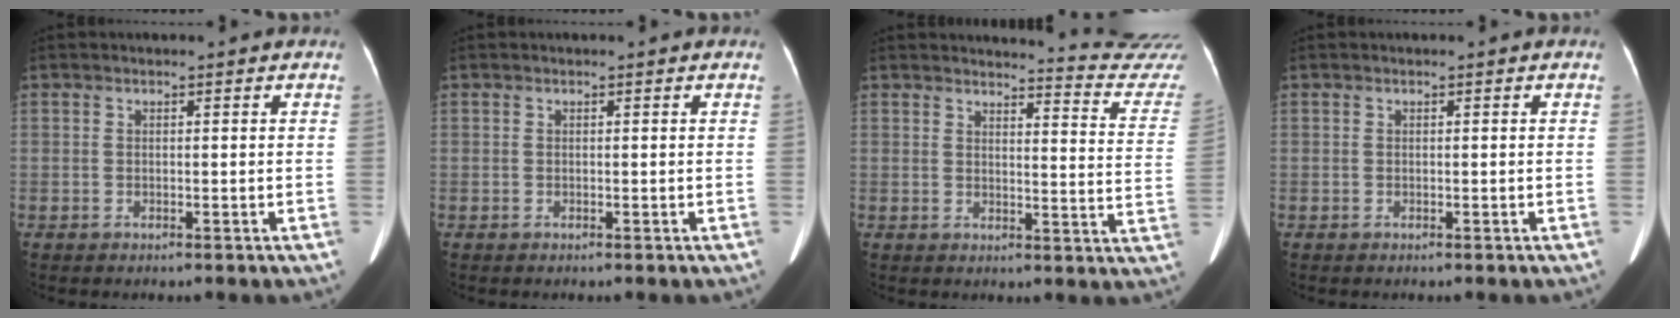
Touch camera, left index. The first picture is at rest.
{"total": 0.0}
{"total": 15.4, "force": [15.3, -1.0, 1.0], "torque": [0.006, -0.139, 0.140]}
{"total": 0.0}